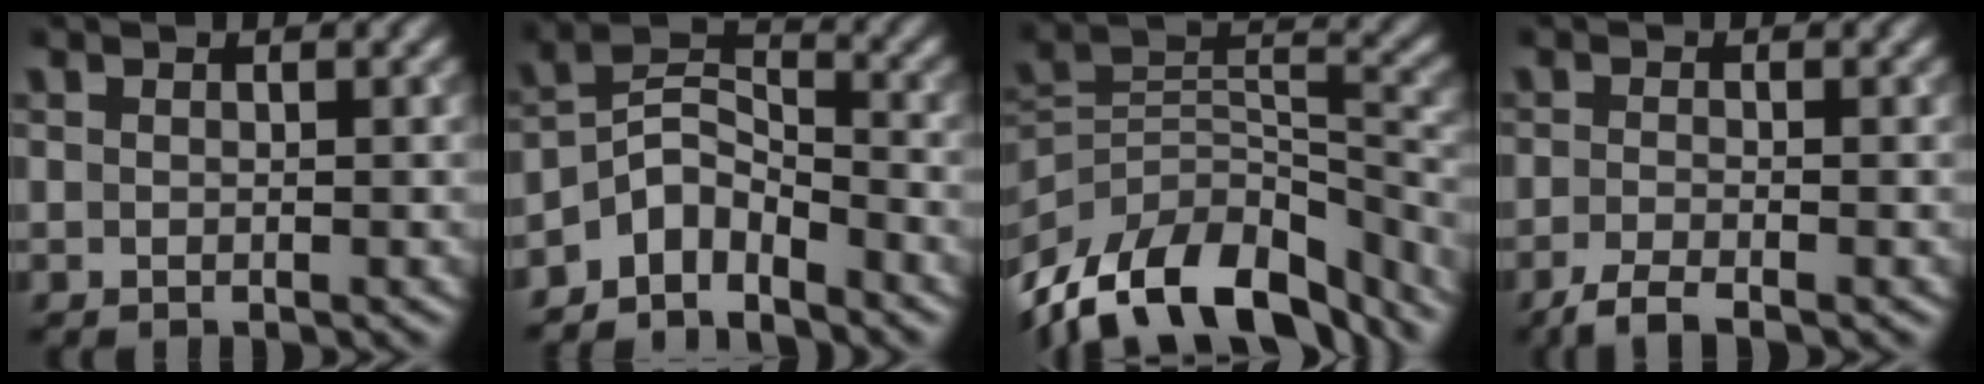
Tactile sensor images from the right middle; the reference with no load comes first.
{"total": 4.8, "force": [-3.9, 2.1, 1.8], "torque": [-0.024, 0.007, -0.084]}
{"total": 14.2, "force": [-10.4, 6.4, 7.1], "torque": [-0.151, 0.018, -0.173]}
{"total": 2.5, "force": [-1.8, 0.4, 1.6], "torque": [-0.030, -0.007, -0.045]}